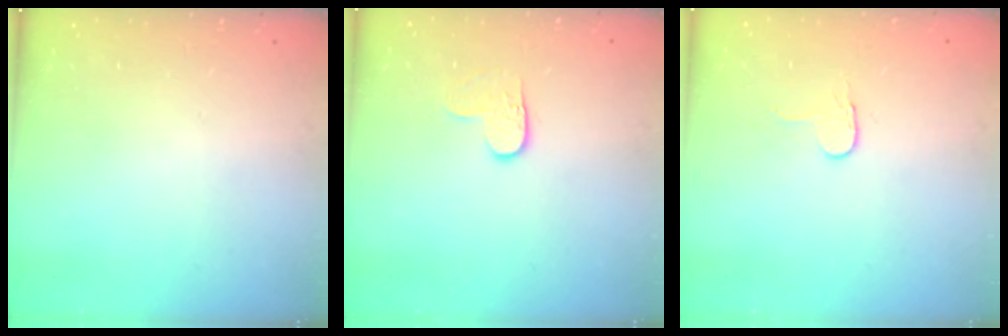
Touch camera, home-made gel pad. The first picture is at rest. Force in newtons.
{"total": 3.7, "press": 3.7, "slide": 0.2}
{"total": 2.7, "press": 2.7, "slide": 0.2}